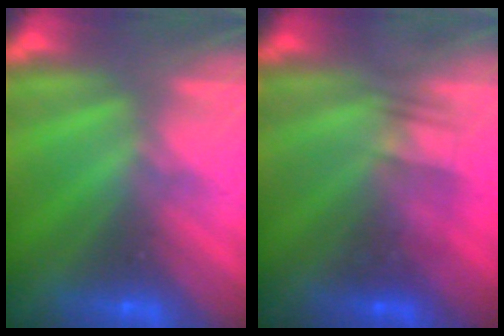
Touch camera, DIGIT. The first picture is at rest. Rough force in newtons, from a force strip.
{"total": 2.2}